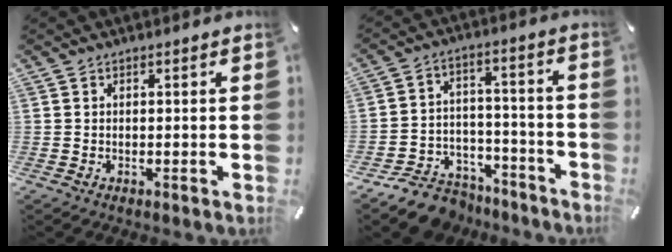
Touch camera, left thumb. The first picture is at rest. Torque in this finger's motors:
{"motor_torque": [-0.71, 0.78, 0.10, 0.20, 0.00]}